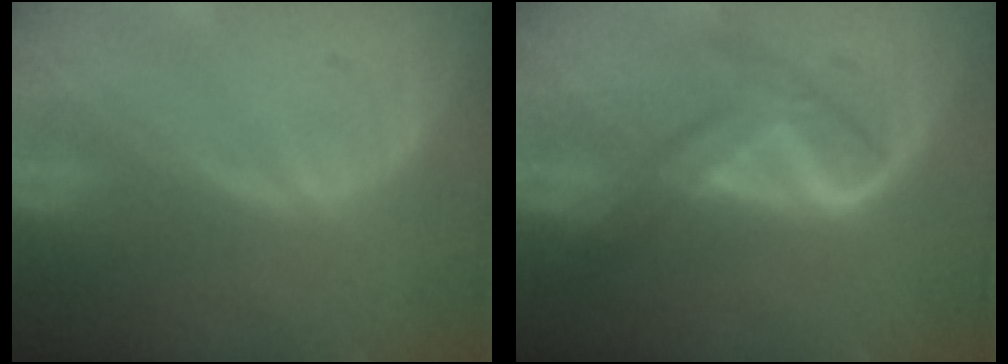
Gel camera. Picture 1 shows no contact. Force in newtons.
{"total": 5.8, "press": 5.8, "slide": 0.2}